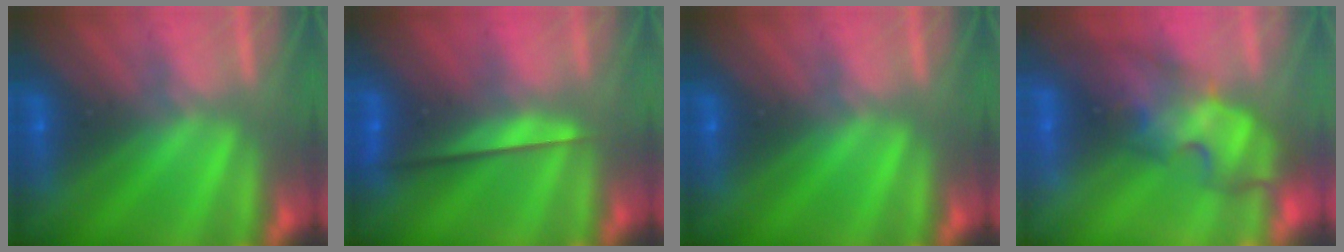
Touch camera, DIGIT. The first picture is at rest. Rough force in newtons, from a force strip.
{"total": 2.2}
{"total": 0.0}
{"total": 4.4}